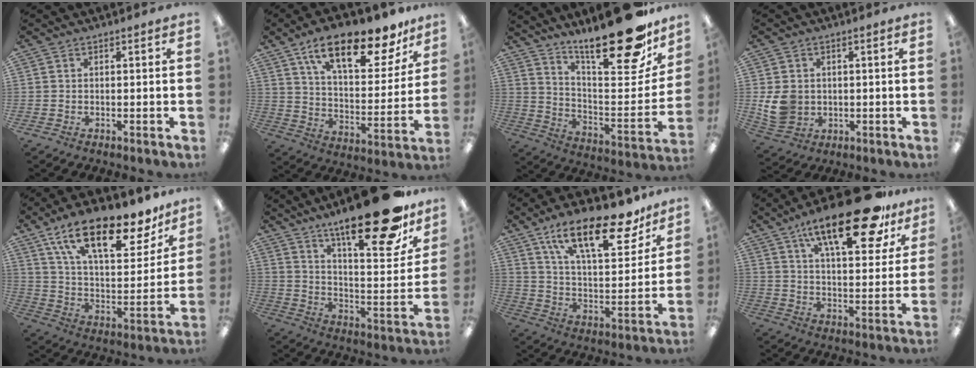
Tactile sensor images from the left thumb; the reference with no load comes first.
{"total": 20.2, "force": [13.7, 7.7, 12.7], "torque": [-0.197, -0.078, 0.228]}
{"total": 25.5, "force": [19.6, 6.9, 14.8], "torque": [-0.195, -0.142, 0.317]}
{"total": 7.4, "force": [0.2, 6.5, 3.6], "torque": [-0.081, 0.006, 0.006]}
{"total": 22.8, "force": [15.3, 9.0, 14.3], "torque": [-0.225, -0.090, 0.258]}
{"total": 25.8, "force": [19.0, 6.8, 16.1], "torque": [-0.230, -0.128, 0.302]}
{"total": 23.5, "force": [15.5, 8.9, 15.4], "torque": [-0.231, -0.090, 0.257]}
{"total": 22.7, "force": [14.6, 7.5, 15.6], "torque": [-0.237, -0.077, 0.235]}